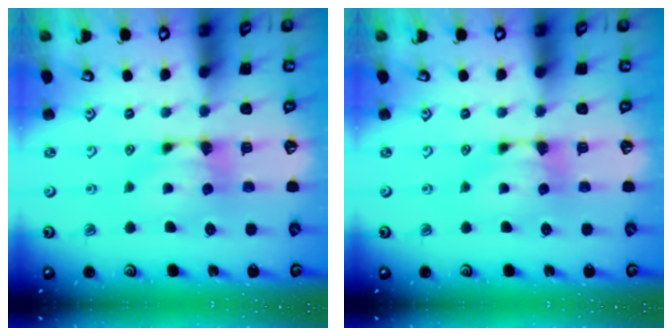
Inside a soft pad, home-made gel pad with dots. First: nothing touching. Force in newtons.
{"total": 0.0}